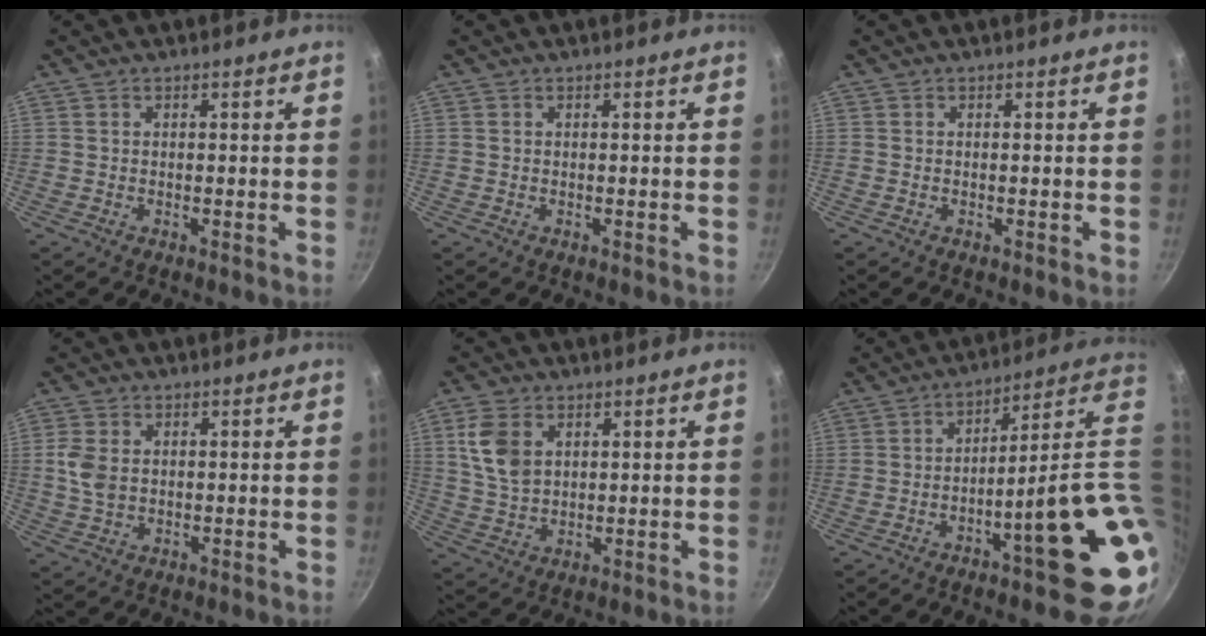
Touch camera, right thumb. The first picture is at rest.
{"total": 0.0}
{"total": 0.0}
{"total": 4.9, "force": [0.8, 3.4, 3.4], "torque": [-0.071, -0.002, 0.018]}
{"total": 8.5, "force": [2.8, 5.7, 5.6], "torque": [-0.099, -0.010, 0.059]}
{"total": 21.5, "force": [-3.6, 4.4, 20.8], "torque": [-0.235, 0.011, -0.045]}